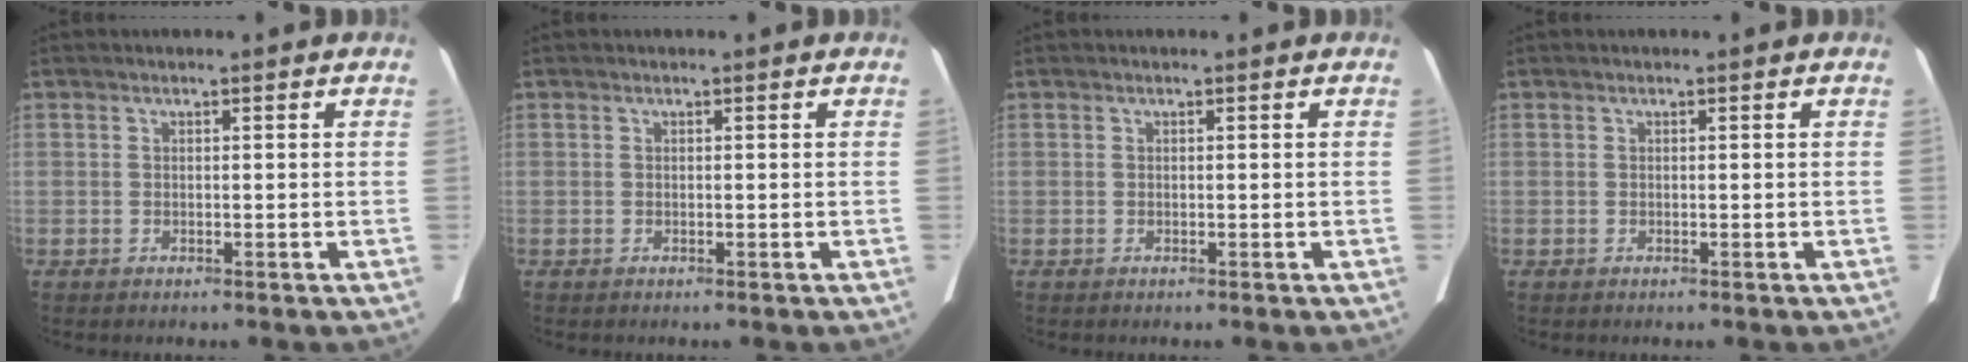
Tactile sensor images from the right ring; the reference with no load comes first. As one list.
[{"total": 0.0}, {"total": 0.0}, {"total": 0.0}]